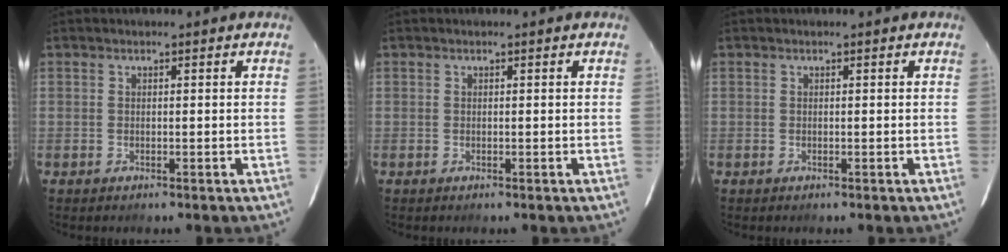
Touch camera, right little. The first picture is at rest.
{"total": 0.0}
{"total": 0.0}